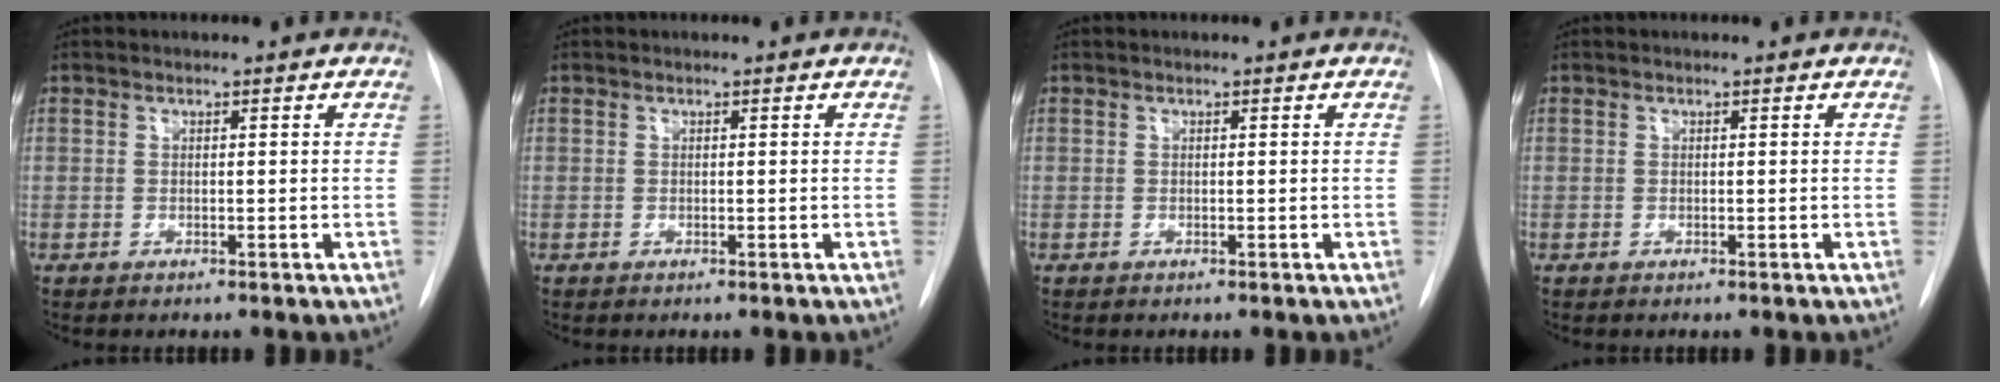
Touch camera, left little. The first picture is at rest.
{"total": 0.0}
{"total": 0.0}
{"total": 0.0}